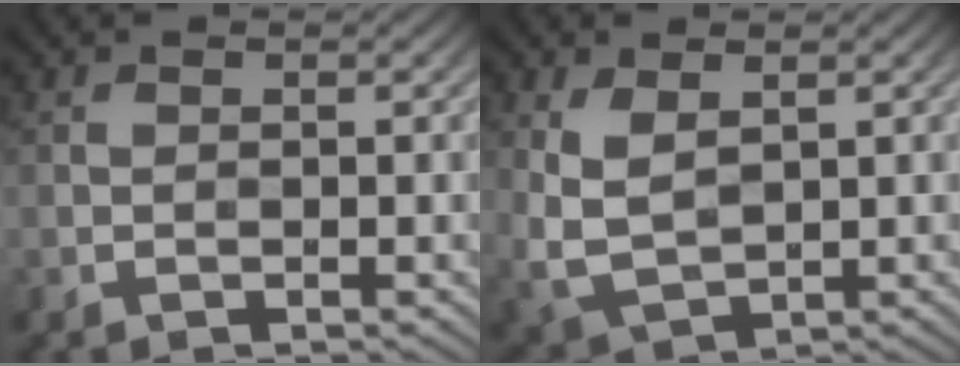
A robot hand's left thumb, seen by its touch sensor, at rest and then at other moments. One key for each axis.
{"total": 6.3, "fx": 1.6, "fy": 3.7, "fz": 4.8, "tx": -0.129, "ty": -0.009, "tz": 0.034}